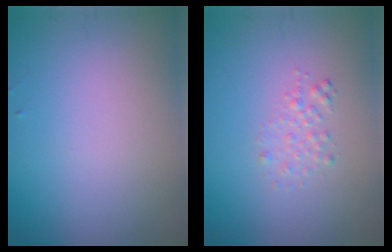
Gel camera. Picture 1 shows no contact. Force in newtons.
{"total": 1.2, "press": 1.2, "slide": 0.0}